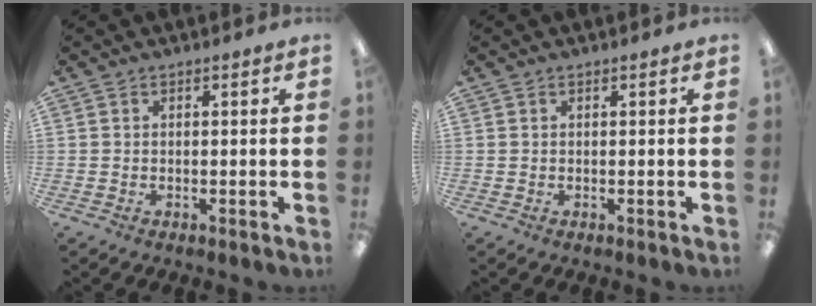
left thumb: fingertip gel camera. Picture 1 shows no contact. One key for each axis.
{"total": 0.0}